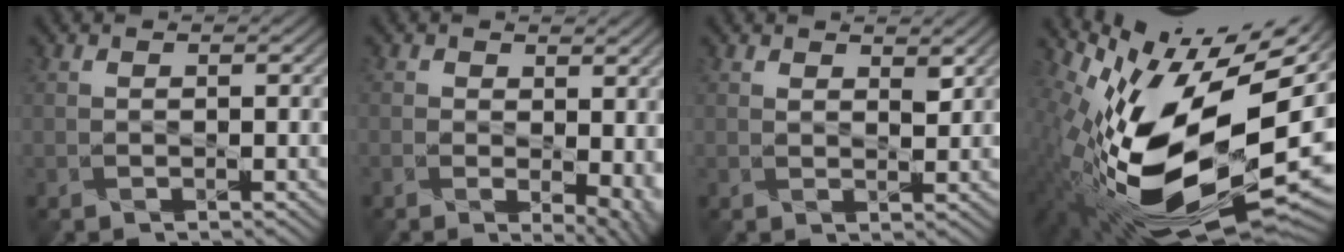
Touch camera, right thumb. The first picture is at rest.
{"total": 6.4, "force": [-0.8, 3.8, 5.1], "torque": [-0.068, -0.022, 0.008]}
{"total": 1.7, "force": [1.6, 0.5, 0.4], "torque": [-0.010, -0.008, 0.030]}
{"total": 18.0, "force": [-2.0, 8.5, 15.7], "torque": [-0.302, -0.044, -0.016]}